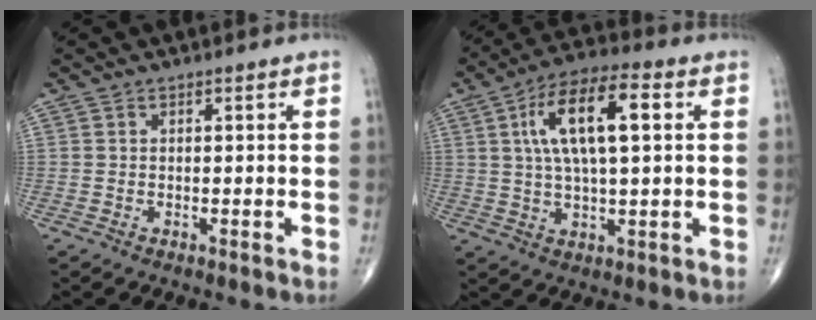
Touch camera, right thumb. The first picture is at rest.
{"total": 14.2, "force": [3.5, 5.2, 12.8], "torque": [-0.230, 0.014, 0.056]}